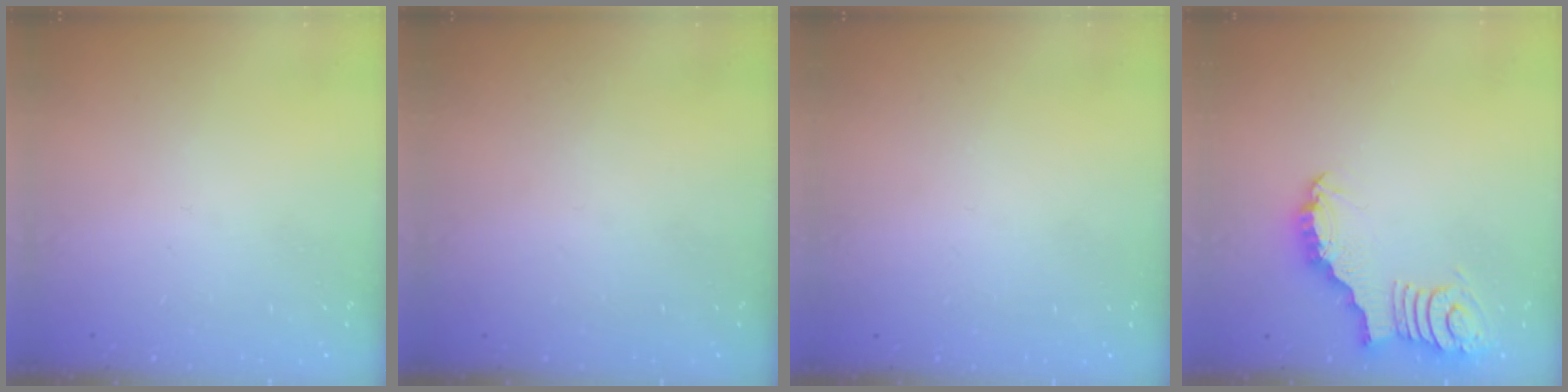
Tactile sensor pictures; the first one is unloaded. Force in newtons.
{"total": 0.0}
{"total": 1.5, "press": 1.5, "slide": 0.1}
{"total": 2.3, "press": 2.3, "slide": 0.4}